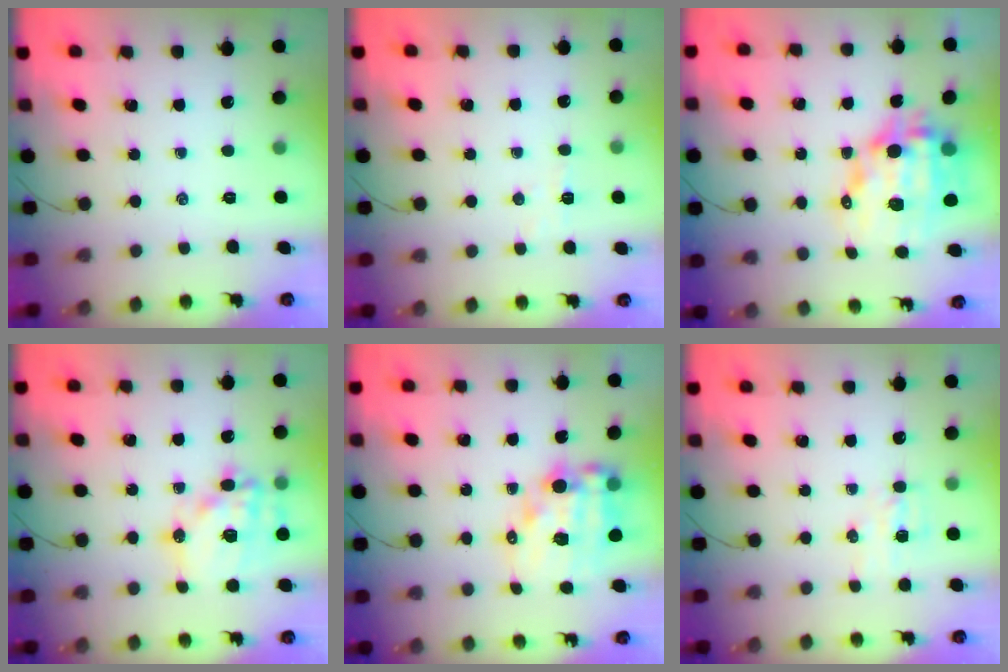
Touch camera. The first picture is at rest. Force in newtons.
{"total": 3.8, "press": 3.6, "slide": 1.2}
{"total": 15.1, "press": 14.6, "slide": 3.8}
{"total": 17.9, "press": 17.5, "slide": 3.7}
{"total": 13.2, "press": 12.8, "slide": 3.2}
{"total": 5.8, "press": 5.6, "slide": 1.4}